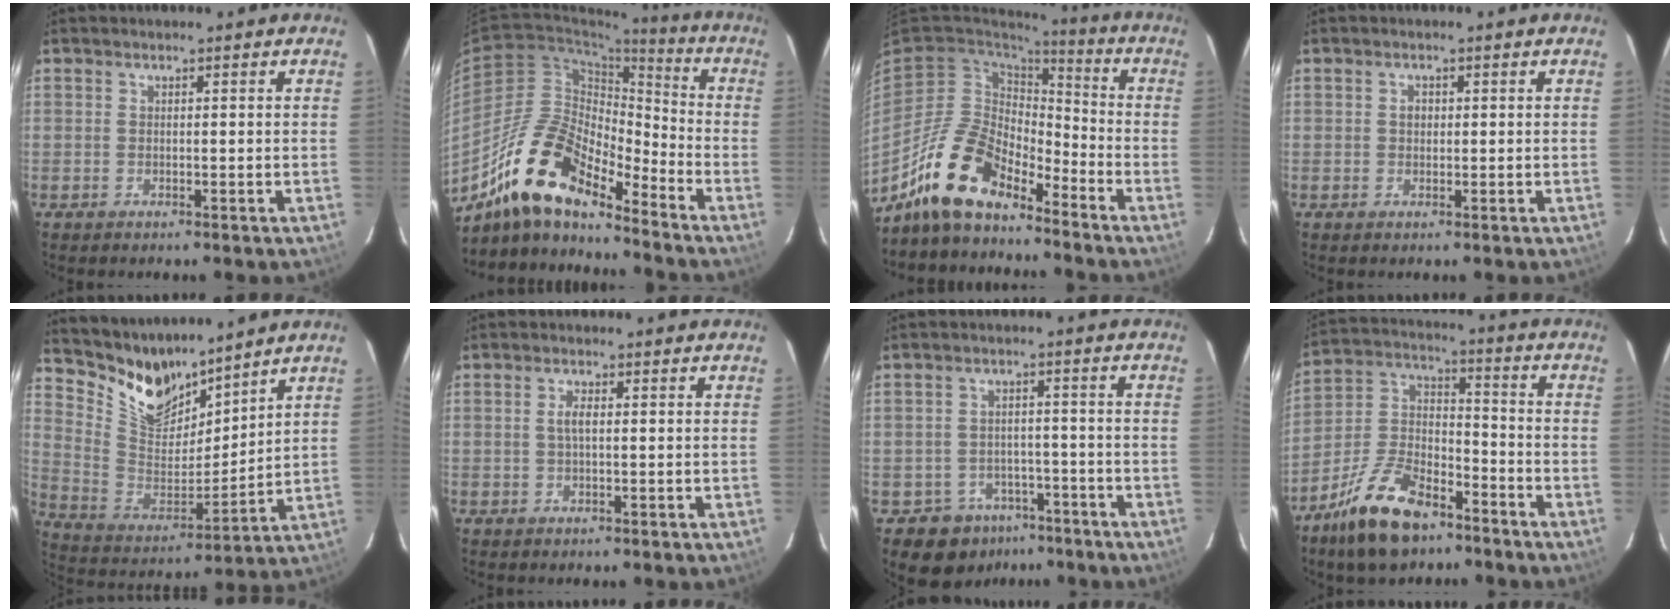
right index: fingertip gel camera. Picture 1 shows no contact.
{"total": 17.0, "force": [-13.0, 5.2, 9.6], "torque": [-0.174, -0.006, -0.254]}
{"total": 14.3, "force": [-11.3, 5.4, 7.0], "torque": [-0.142, 0.004, -0.219]}
{"total": 1.4, "force": [0.1, 1.2, 0.7], "torque": [-0.010, 0.005, 0.002]}
{"total": 12.9, "force": [11.1, 5.1, 4.1], "torque": [-0.094, -0.011, 0.222]}
{"total": 2.0, "force": [0.1, 0.6, 1.9], "torque": [-0.038, 0.003, 0.001]}
{"total": 7.7, "force": [-5.0, 5.7, 1.1], "torque": [-0.030, 0.028, -0.059]}
{"total": 15.9, "force": [-10.4, 7.7, 9.4], "torque": [-0.201, 0.019, -0.187]}